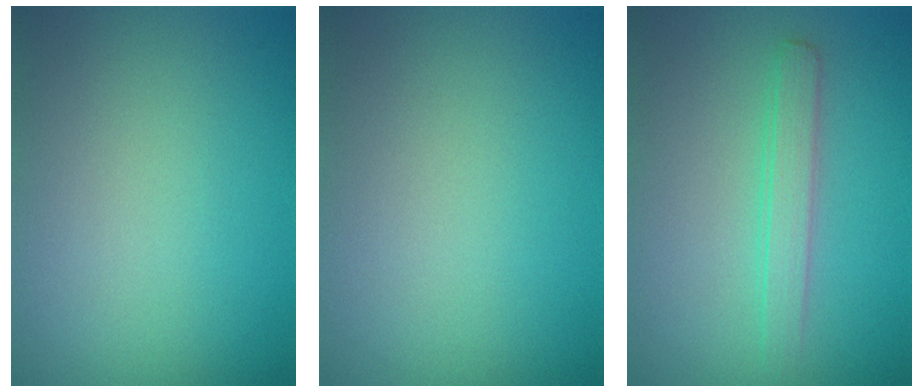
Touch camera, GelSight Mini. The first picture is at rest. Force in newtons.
{"total": 0.0}
{"total": 2.1, "press": 2.1, "slide": 0.1}